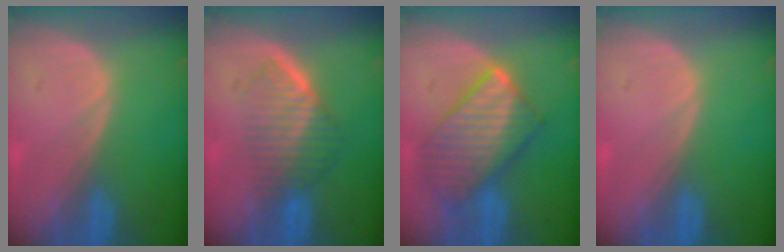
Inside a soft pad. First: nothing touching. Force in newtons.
{"total": 6.6, "press": 5.9, "slide": 3.1}
{"total": 10.0, "press": 9.9, "slide": 0.8}
{"total": 0.0}